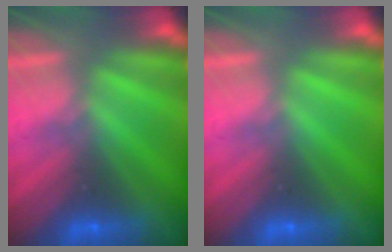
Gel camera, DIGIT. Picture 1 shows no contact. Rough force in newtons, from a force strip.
{"total": 0.0}